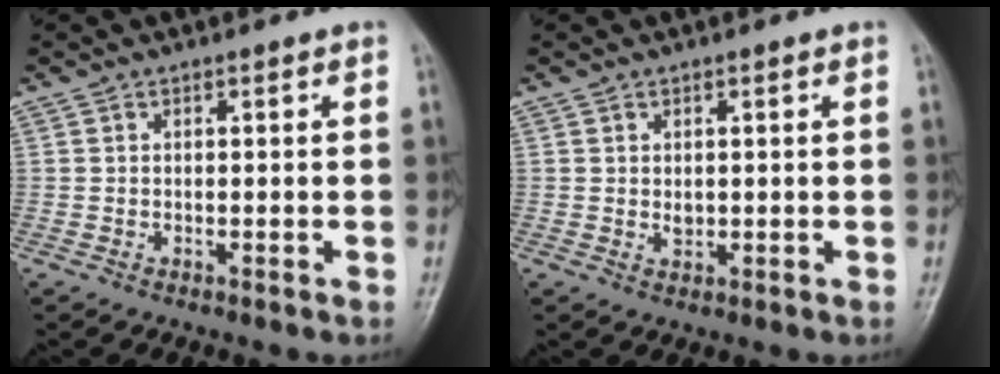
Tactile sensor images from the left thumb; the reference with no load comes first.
{"total": 1.7, "force": [0.3, 1.2, 1.2], "torque": [-0.014, -0.004, 0.008]}